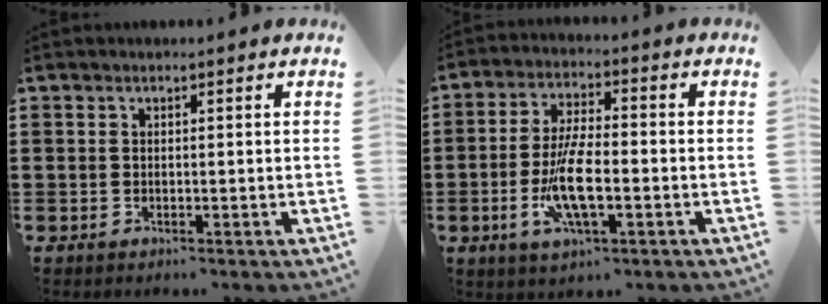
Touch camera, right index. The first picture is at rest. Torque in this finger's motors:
{"motor_torque": [1.74, 0.40, 0.85, 0.21]}